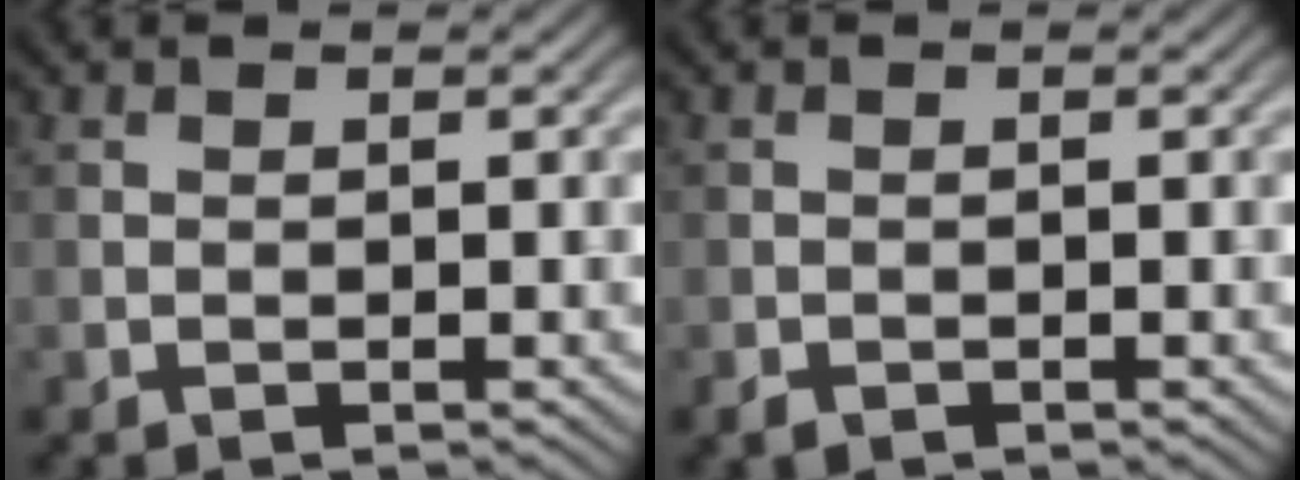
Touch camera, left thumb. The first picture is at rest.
{"total": 0.9, "force": [-0.6, 0.6, 0.3], "torque": [-0.005, -0.003, -0.011]}